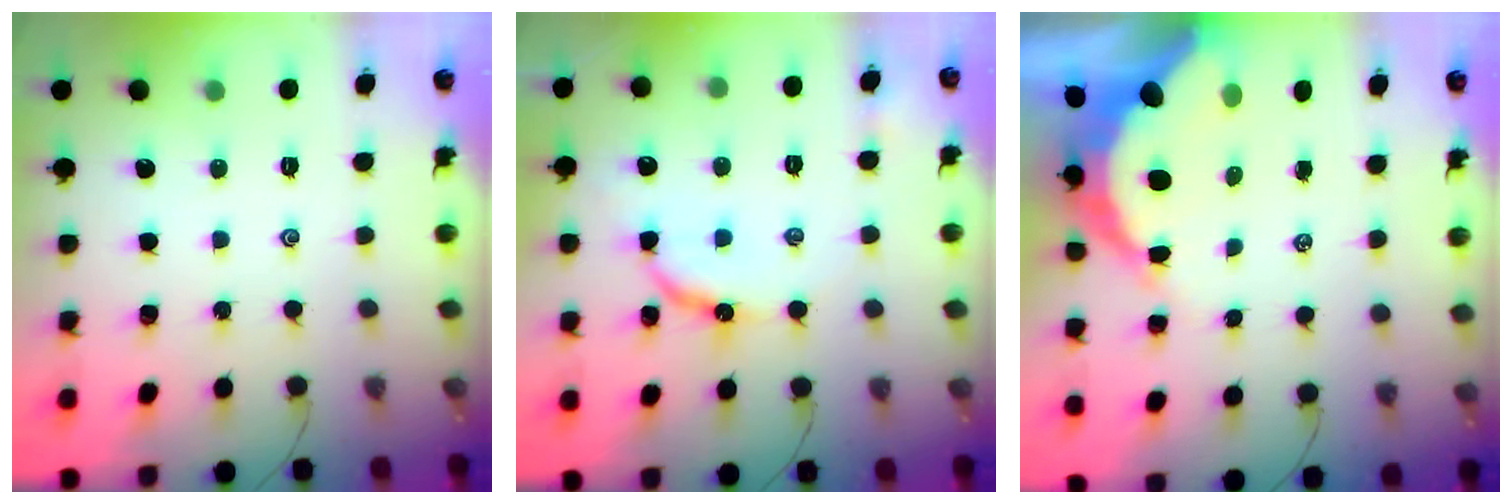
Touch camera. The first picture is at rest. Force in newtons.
{"total": 9.4, "press": 9.4, "slide": 0.9}
{"total": 13.4, "press": 13.3, "slide": 1.4}